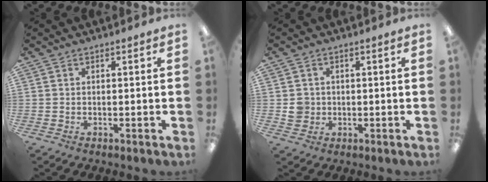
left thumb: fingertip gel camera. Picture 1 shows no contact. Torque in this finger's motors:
{"motor_torque": [-0.10, 0.68, 0.20, -0.33, -0.03]}